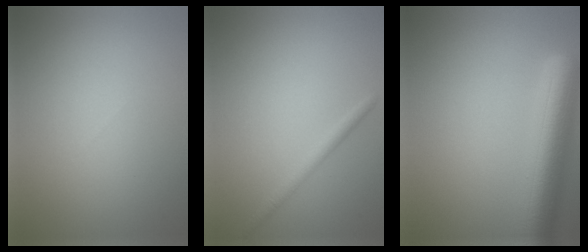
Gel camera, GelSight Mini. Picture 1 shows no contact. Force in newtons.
{"total": 1.6, "press": 1.6, "slide": 0.1}
{"total": 7.7, "press": 7.7, "slide": 0.3}